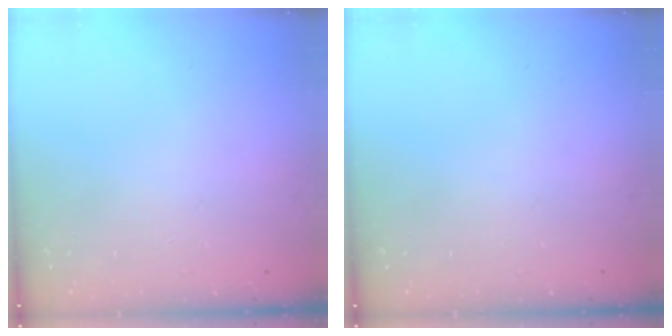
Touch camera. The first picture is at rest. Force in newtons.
{"total": 0.0}